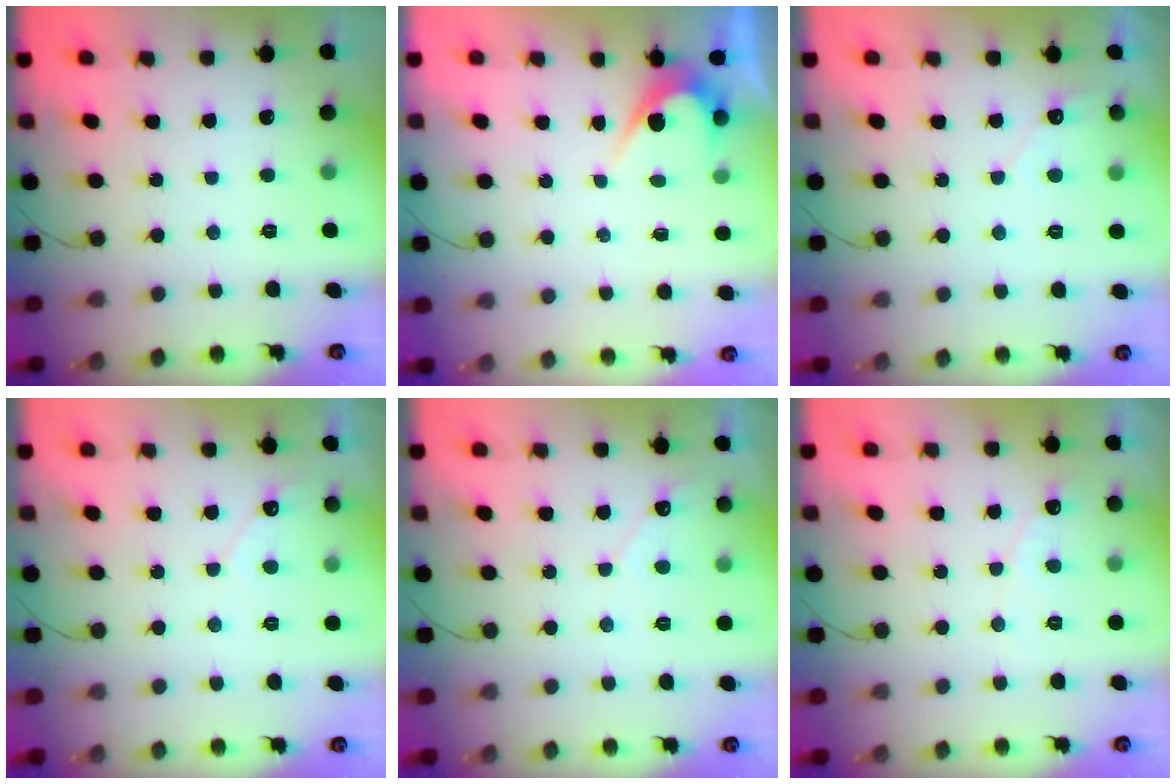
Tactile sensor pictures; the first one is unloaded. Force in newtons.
{"total": 3.9, "press": 3.9, "slide": 0.3}
{"total": 2.8, "press": 2.8, "slide": 0.1}
{"total": 2.9, "press": 2.9, "slide": 0.1}
{"total": 2.9, "press": 2.9, "slide": 0.1}
{"total": 3.9, "press": 3.9, "slide": 0.3}